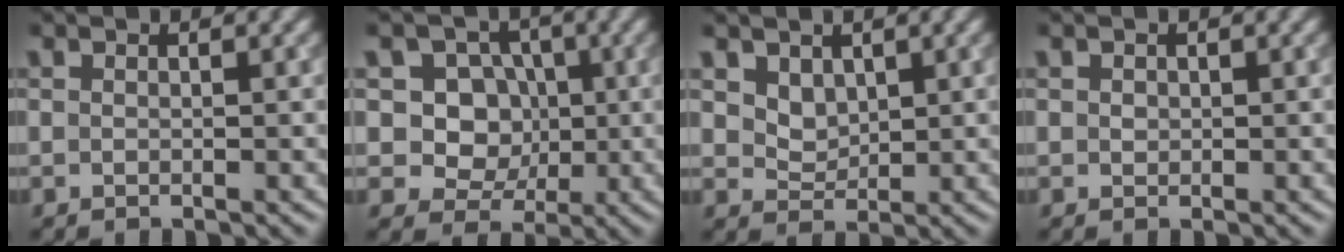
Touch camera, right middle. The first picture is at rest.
{"total": 7.8, "force": [1.6, 6.8, 3.5], "torque": [-0.047, 0.016, 0.015]}
{"total": 2.5, "force": [1.3, 1.8, 1.1], "torque": [-0.029, -0.014, 0.038]}
{"total": 0.6, "force": [0.2, 0.5, 0.2], "torque": [-0.003, -0.002, 0.003]}